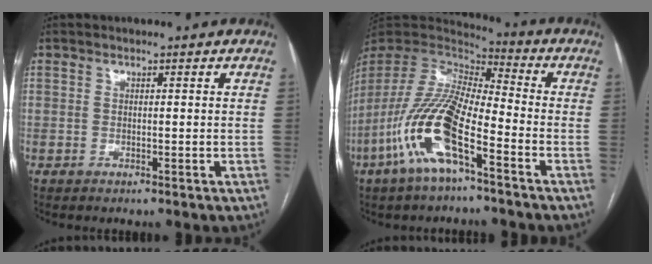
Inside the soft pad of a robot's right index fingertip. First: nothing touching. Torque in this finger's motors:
{"motor_torque": [1.49, -0.65, 1.05, 0.21]}